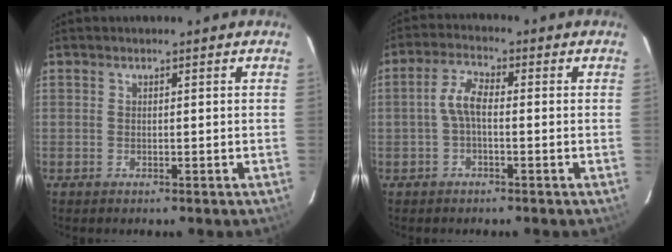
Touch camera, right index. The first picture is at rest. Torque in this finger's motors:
{"motor_torque": [0.50, -0.20, 0.36, 0.10]}